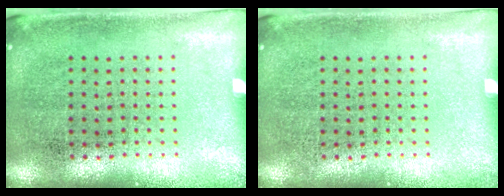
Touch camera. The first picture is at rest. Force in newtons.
{"total": 0.0}